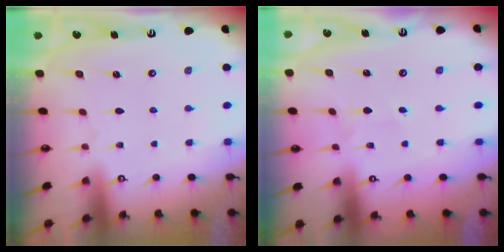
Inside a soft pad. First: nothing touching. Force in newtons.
{"total": 1.5, "press": 1.5, "slide": 0.1}